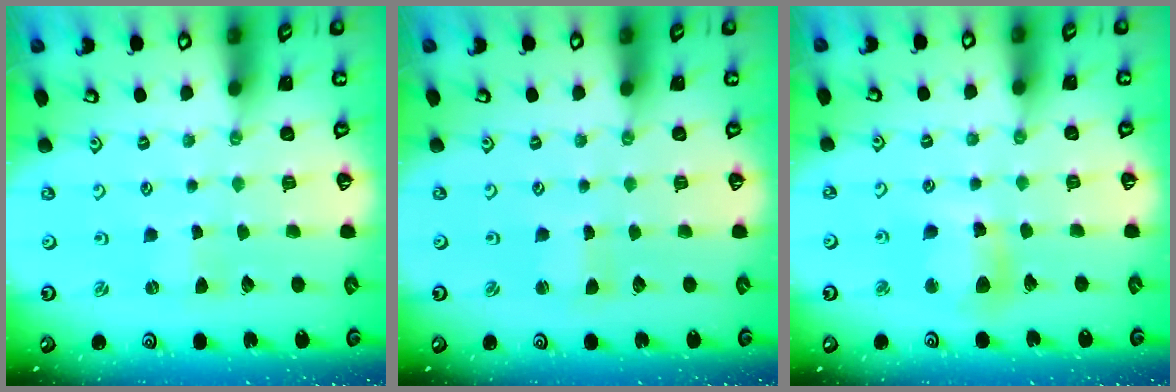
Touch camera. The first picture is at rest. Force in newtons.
{"total": 0.6, "press": 0.5, "slide": 0.2}
{"total": 9.8, "press": 9.7, "slide": 1.0}